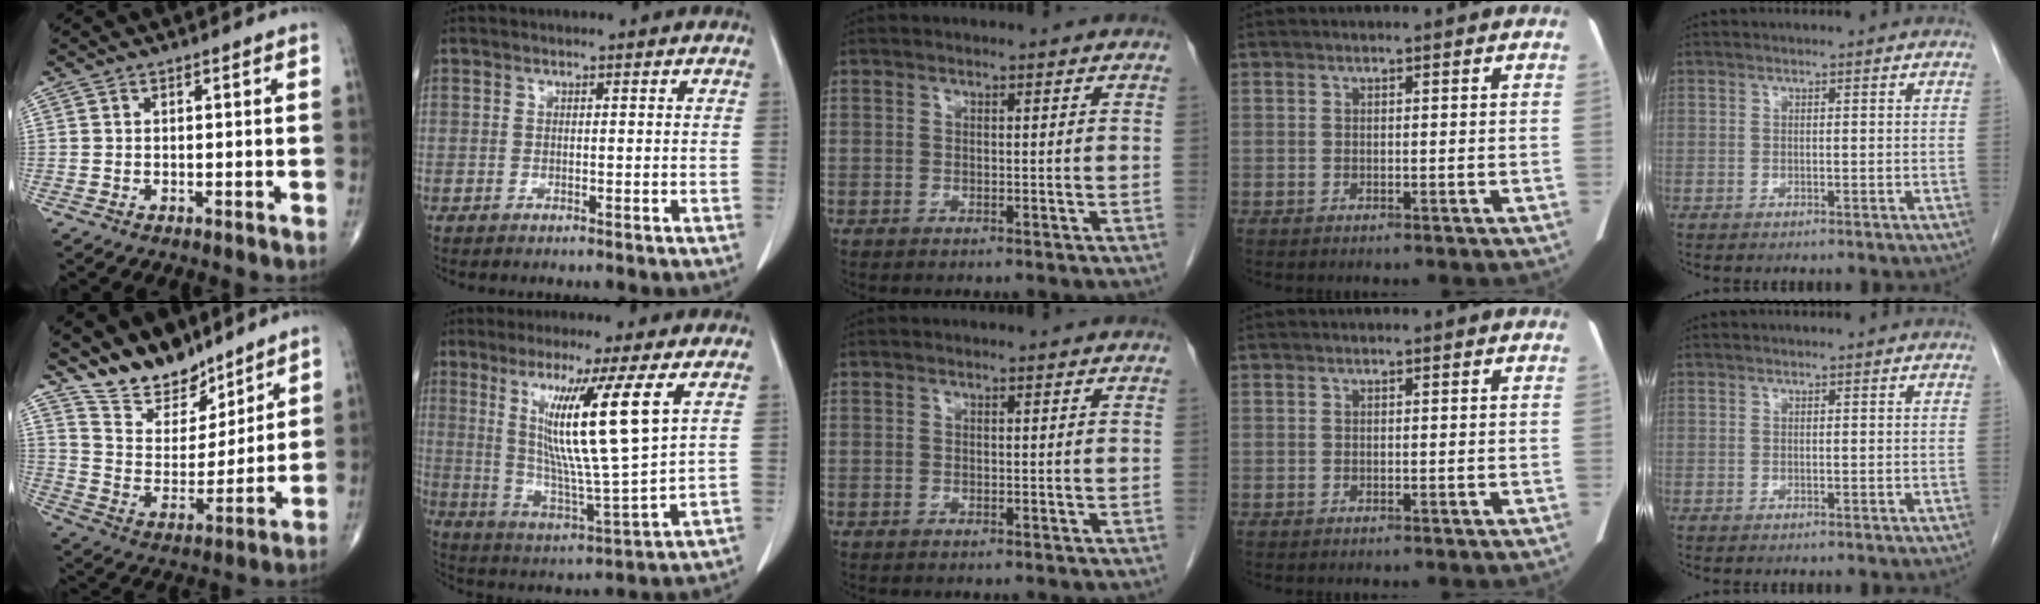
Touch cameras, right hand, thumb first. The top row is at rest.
{"thumb": {"total": 13.4, "force": [11.2, 6.1, 4.3], "torque": [-0.039, -0.082, 0.210]}, "index": {"total": 14.7, "force": [5.5, -1.0, 13.6], "torque": [-0.244, -0.026, 0.097]}}